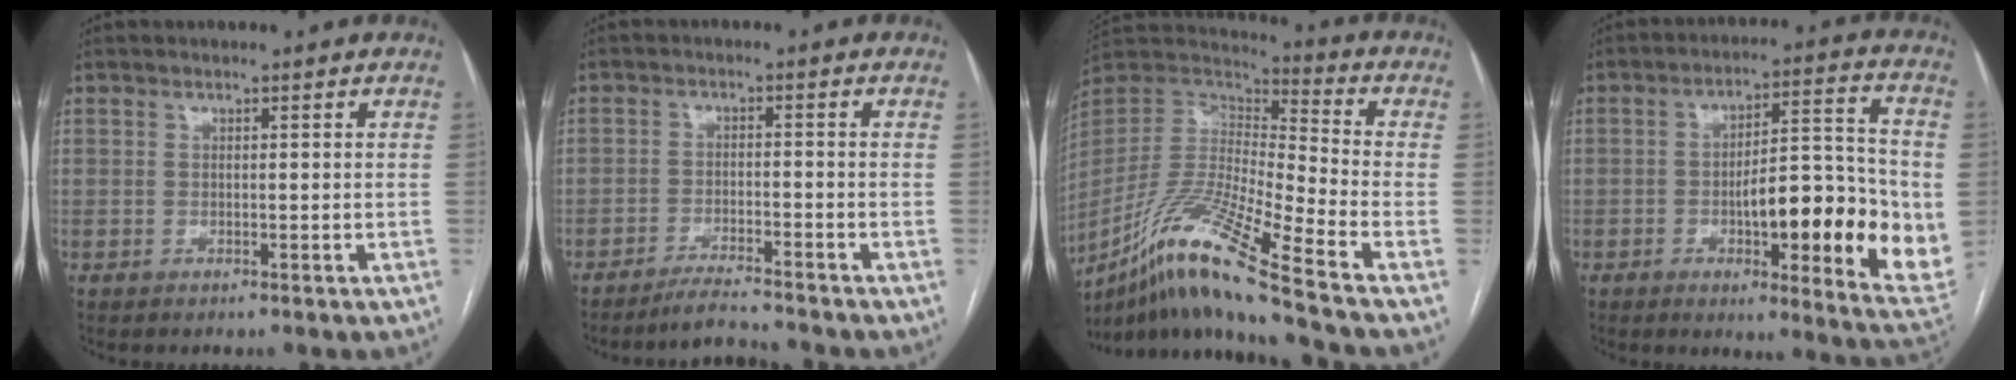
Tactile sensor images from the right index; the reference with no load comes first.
{"total": 4.5, "force": [-4.4, -0.8, 0.7], "torque": [-0.014, -0.015, -0.077]}
{"total": 19.2, "force": [-12.5, -0.4, 14.5], "torque": [-0.312, -0.027, -0.234]}
{"total": 18.5, "force": [-3.1, 4.2, 17.8], "torque": [-0.214, 0.011, -0.033]}